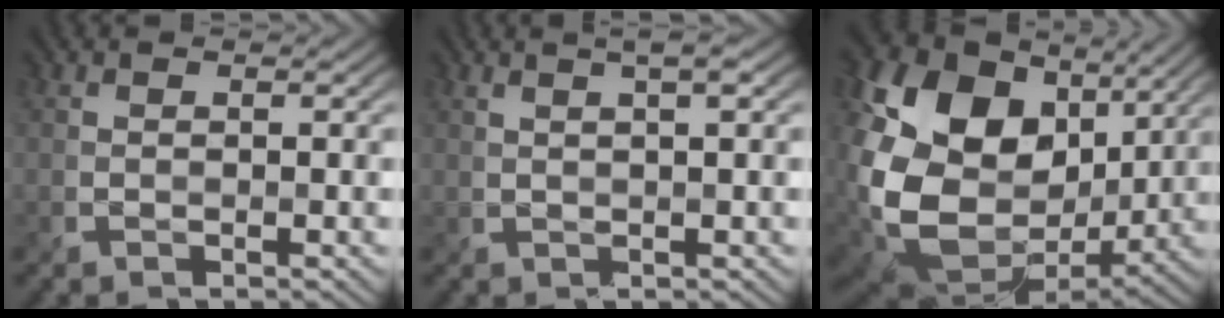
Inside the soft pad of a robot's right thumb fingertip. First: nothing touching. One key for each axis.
{"total": 3.5, "fx": 1.8, "fy": 0.7, "fz": 3.0, "tx": -0.042, "ty": 0.007, "tz": 0.018}
{"total": 20.7, "fx": 3.1, "fy": 16.0, "fz": 12.8, "tx": -0.316, "ty": -0.021, "tz": 0.094}